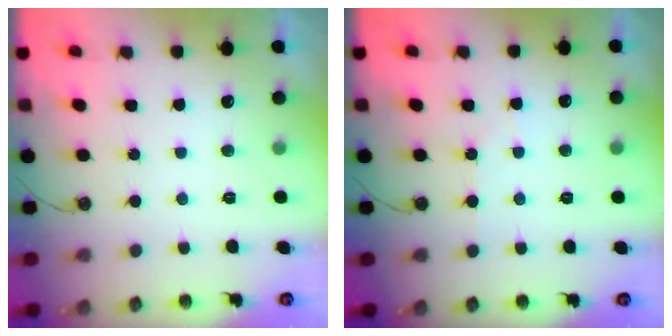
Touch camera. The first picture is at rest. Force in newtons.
{"total": 3.6, "press": 3.5, "slide": 0.7}